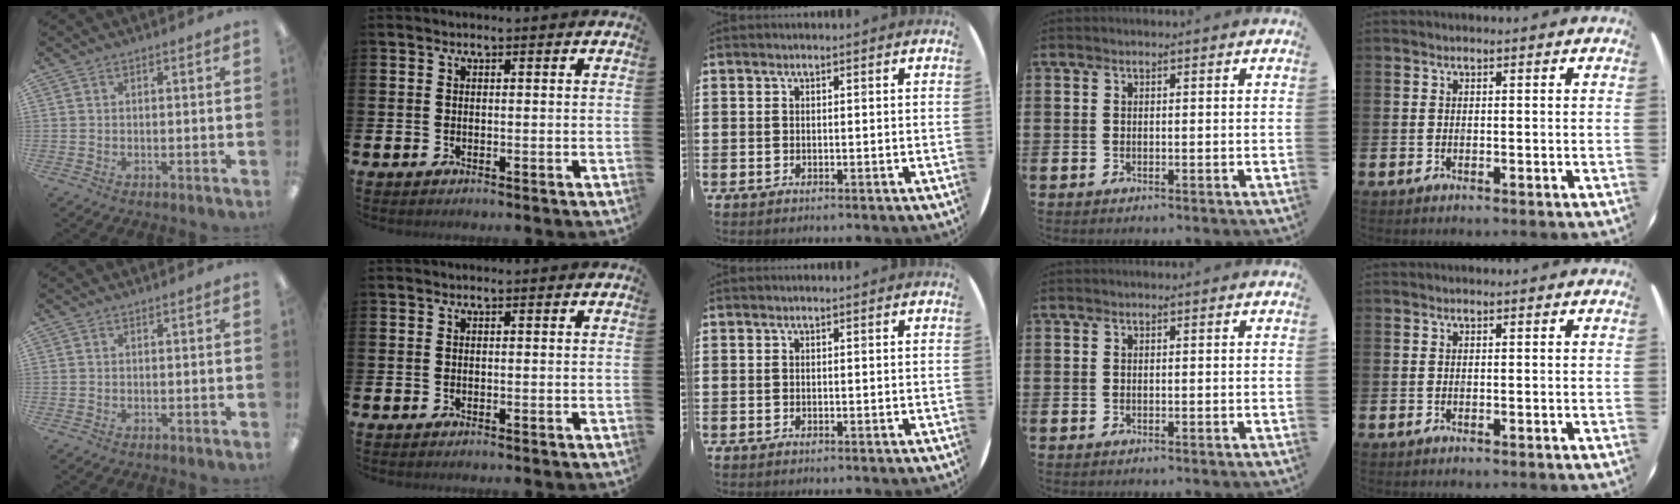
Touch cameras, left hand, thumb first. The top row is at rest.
{}